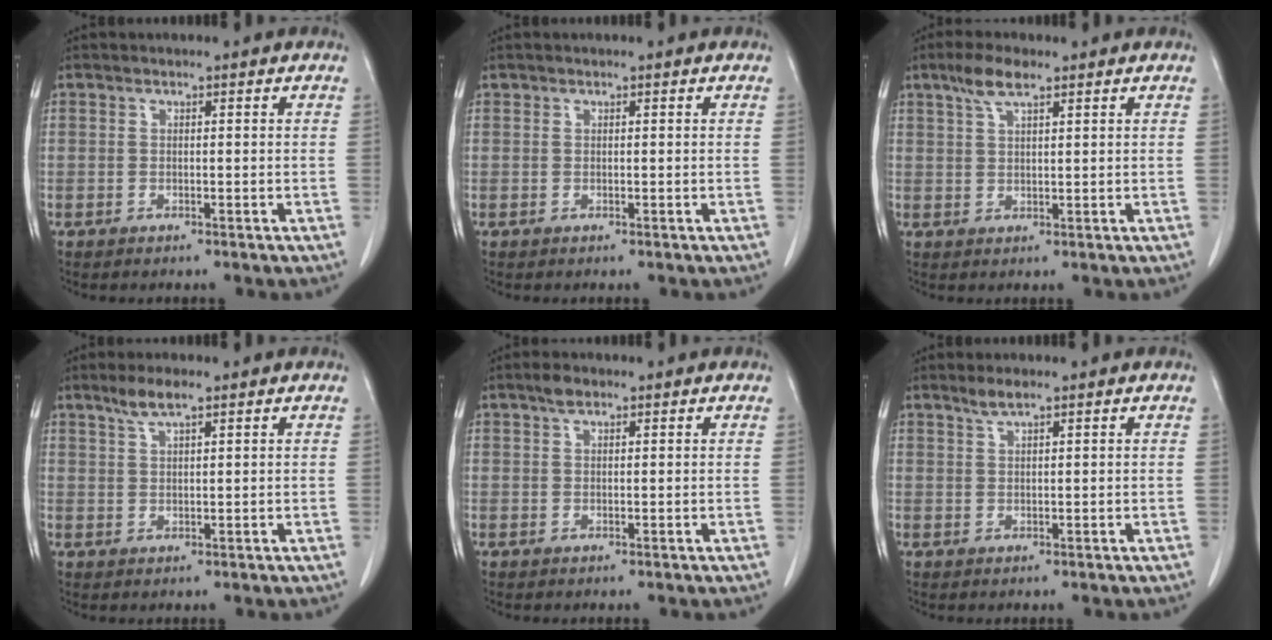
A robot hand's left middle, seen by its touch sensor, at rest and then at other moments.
{"total": 0.0}
{"total": 4.4, "force": [2.9, 0.9, 3.1], "torque": [-0.072, 0.009, 0.059]}
{"total": 3.4, "force": [2.5, 0.4, 2.3], "torque": [-0.052, 0.003, 0.051]}
{"total": 1.7, "force": [1.2, 0.6, 1.0], "torque": [-0.022, 0.006, 0.022]}
{"total": 1.8, "force": [1.5, 0.0, 1.1], "torque": [-0.027, 0.001, 0.031]}